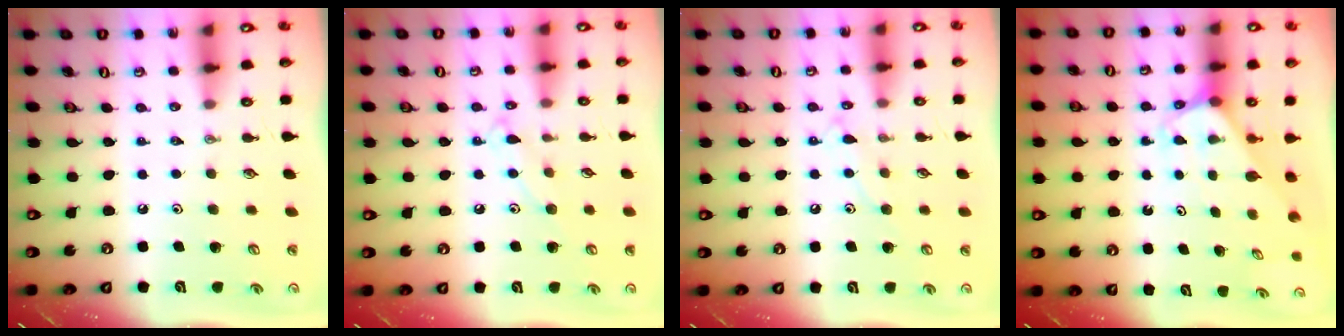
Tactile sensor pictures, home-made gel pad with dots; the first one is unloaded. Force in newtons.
{"total": 8.0, "press": 8.0, "slide": 0.7}
{"total": 8.3, "press": 8.2, "slide": 0.7}
{"total": 2.4, "press": 2.4, "slide": 0.2}